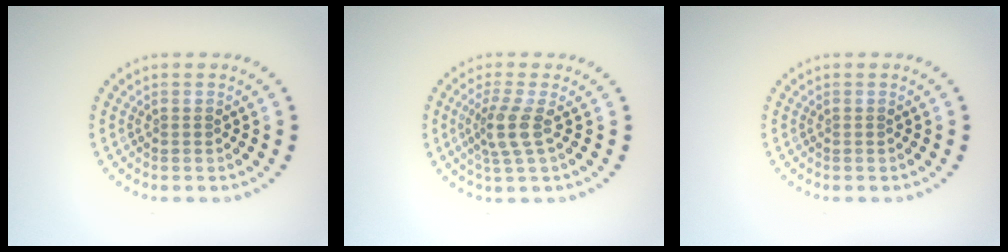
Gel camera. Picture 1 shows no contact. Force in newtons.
{"total": 2.6, "press": 2.0, "slide": 1.7}
{"total": 0.0}